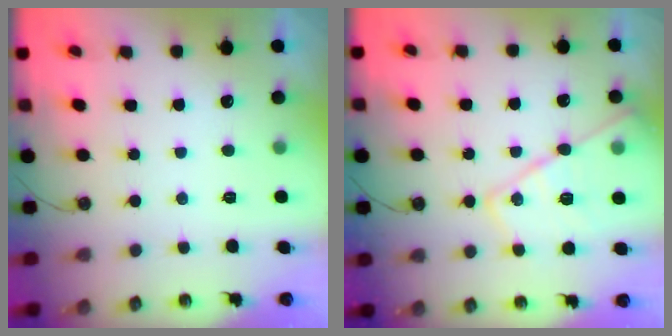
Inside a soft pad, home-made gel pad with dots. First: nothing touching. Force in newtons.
{"total": 17.1, "press": 17.1, "slide": 1.1}